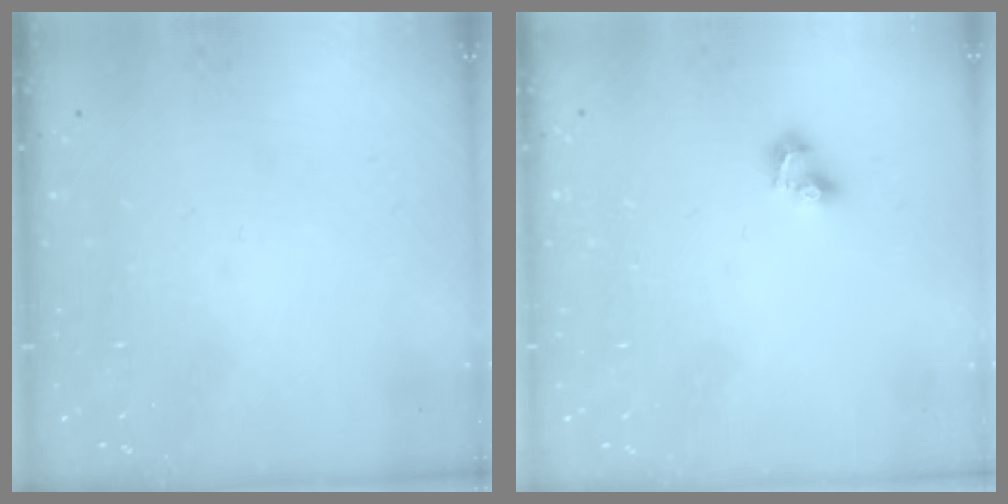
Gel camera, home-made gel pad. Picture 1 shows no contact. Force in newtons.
{"total": 4.5, "press": 4.0, "slide": 2.0}